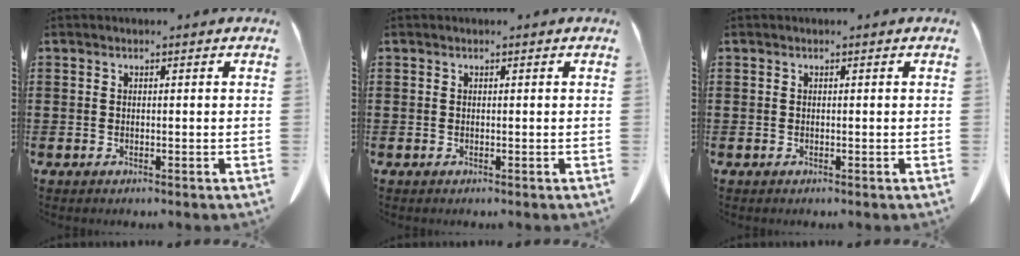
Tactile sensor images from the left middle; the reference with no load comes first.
{"total": 0.0}
{"total": 0.0}